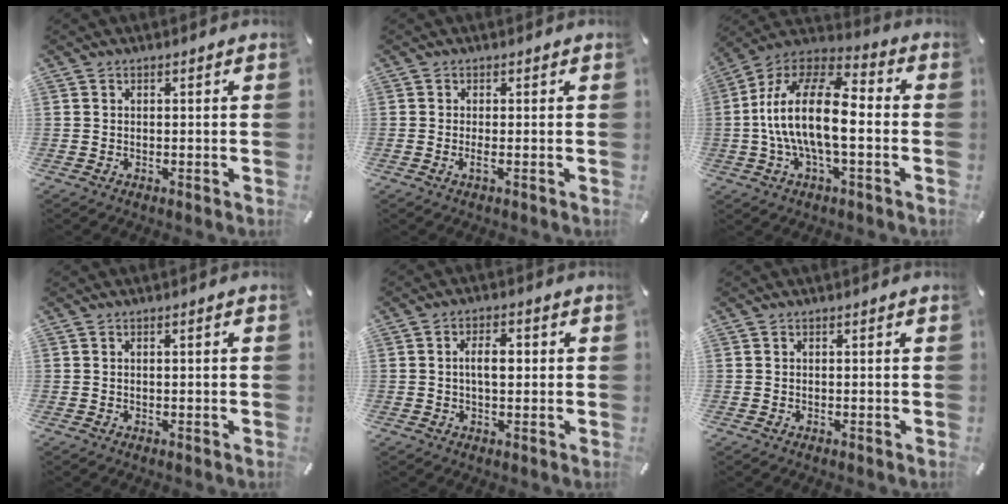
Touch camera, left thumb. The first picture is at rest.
{"total": 1.7, "force": [-0.3, 0.1, 1.7], "torque": [-0.030, -0.008, -0.005]}
{"total": 18.1, "force": [-2.2, 8.2, 16.0], "torque": [-0.327, 0.003, -0.041]}
{"total": 0.9, "force": [-0.1, 0.1, 0.9], "torque": [-0.015, -0.001, -0.001]}
{"total": 5.1, "force": [0.3, 2.8, 4.3], "torque": [-0.069, 0.005, -0.002]}
{"total": 0.0}